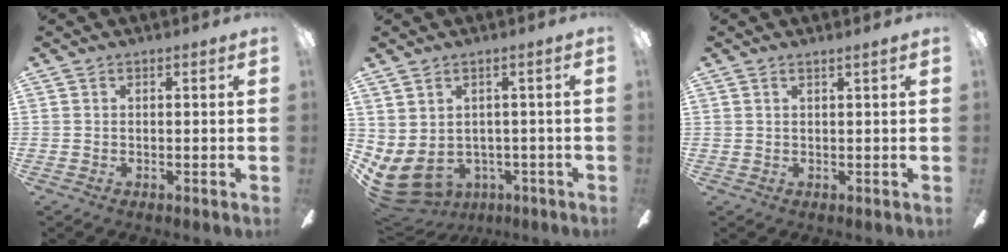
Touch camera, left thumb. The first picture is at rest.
{"total": 5.7, "force": [-1.0, 4.5, 3.4], "torque": [-0.107, -0.013, -0.017]}
{"total": 1.2, "force": [1.0, 0.0, 0.7], "torque": [-0.014, 0.001, 0.017]}